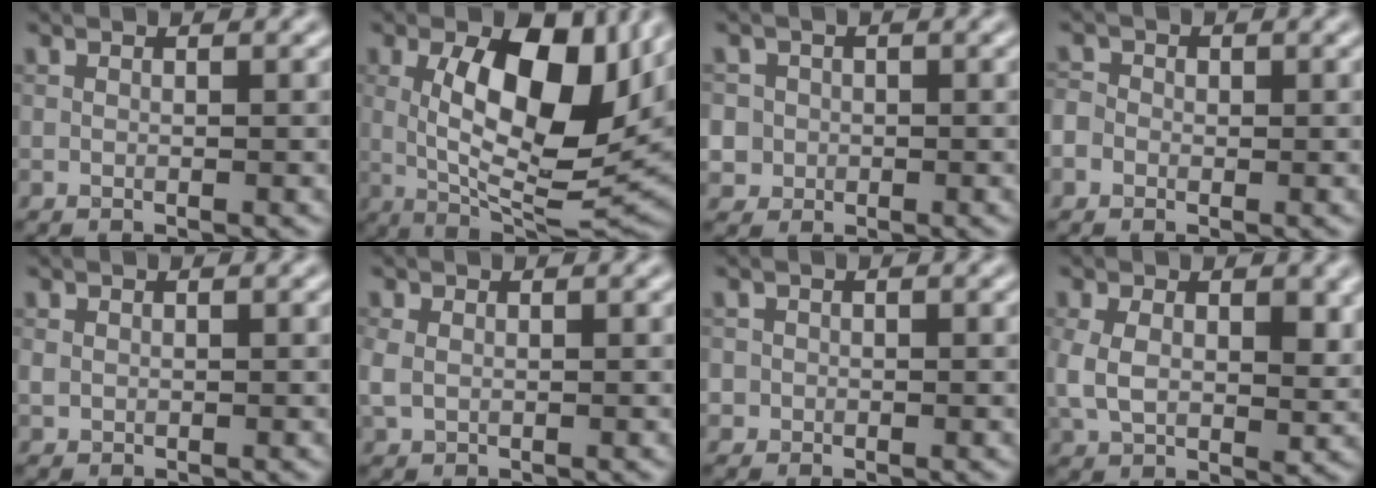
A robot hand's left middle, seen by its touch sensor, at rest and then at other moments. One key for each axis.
{"total": 13.0, "fx": 2.2, "fy": 5.5, "fz": 11.6, "tx": -0.188, "ty": -0.007, "tz": 0.036}
{"total": 3.6, "fx": -0.1, "fy": 3.6, "fz": 0.7, "tx": 0.000, "ty": 0.017, "tz": -0.009}
{"total": 2.1, "fx": -0.3, "fy": 1.9, "fz": 0.8, "tx": -0.006, "ty": 0.010, "tz": -0.019}
{"total": 0.8, "fx": 0.1, "fy": 0.7, "fz": 0.3, "tx": -0.006, "ty": -0.001, "tz": 0.003}
{"total": 1.6, "fx": 0.0, "fy": 1.3, "fz": 1.0, "tx": -0.031, "ty": -0.001, "tz": 0.003}
{"total": 1.1, "fx": -0.1, "fy": 1.1, "fz": 0.0, "tx": 0.014, "ty": -0.003, "tz": -0.003}
{"total": 6.8, "fx": 0.7, "fy": 4.4, "fz": 5.1, "tx": -0.112, "ty": -0.013, "tz": 0.017}